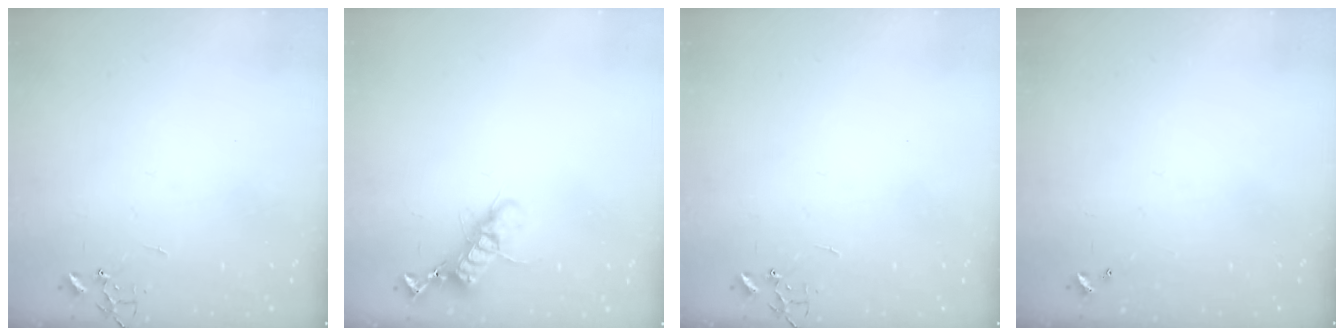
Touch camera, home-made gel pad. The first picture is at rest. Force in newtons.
{"total": 12.2, "press": 12.2, "slide": 0.6}
{"total": 0.0}
{"total": 0.0}